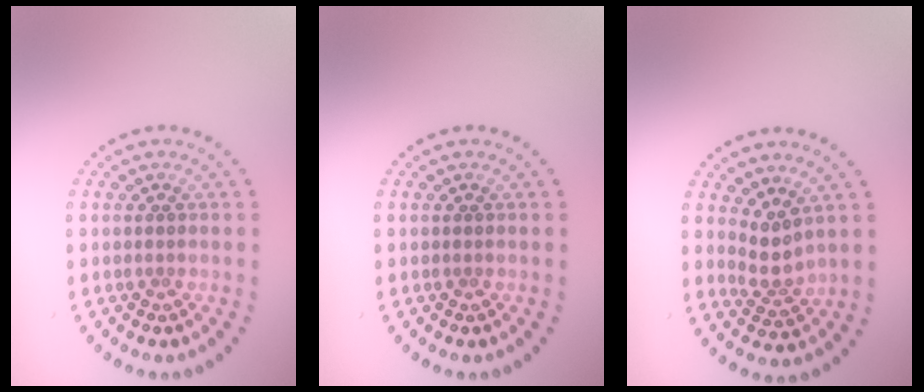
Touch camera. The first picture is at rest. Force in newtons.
{"total": 0.0}
{"total": 2.2, "press": 1.5, "slide": 1.7}